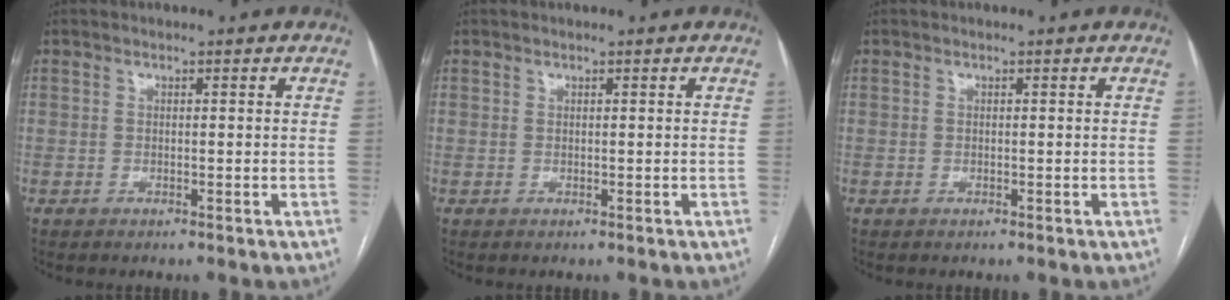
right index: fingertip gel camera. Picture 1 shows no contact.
{"total": 0.0}
{"total": 0.0}